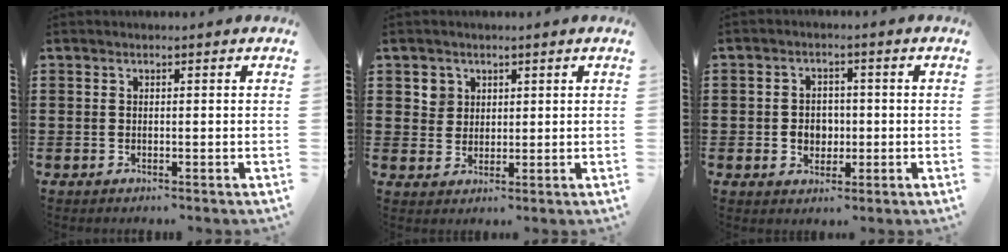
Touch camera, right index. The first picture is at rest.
{"total": 2.9, "force": [1.5, 2.5, 0.2], "torque": [-0.015, 0.011, 0.028]}
{"total": 3.5, "force": [-0.4, 3.1, 1.7], "torque": [-0.033, 0.005, -0.014]}